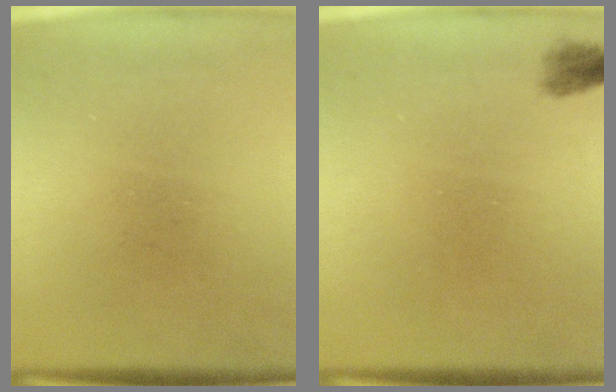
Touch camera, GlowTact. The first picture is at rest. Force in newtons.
{"total": 1.3}